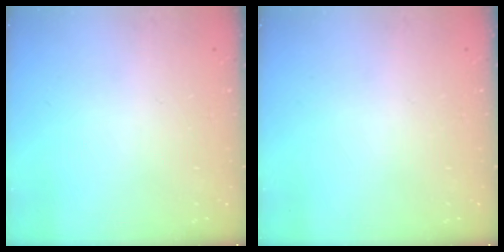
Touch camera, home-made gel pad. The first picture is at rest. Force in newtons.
{"total": 0.0}